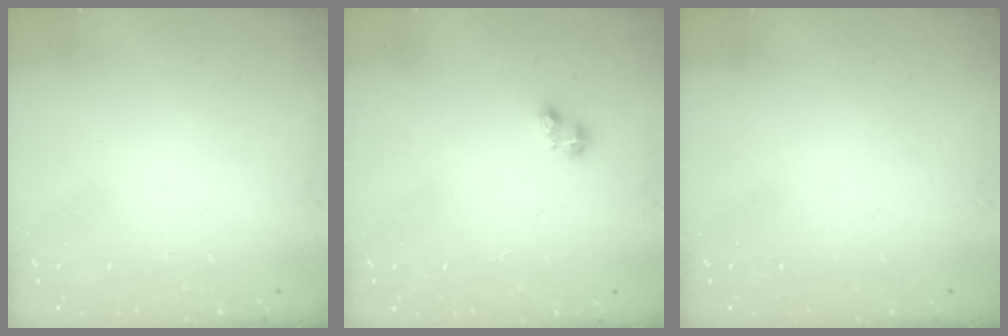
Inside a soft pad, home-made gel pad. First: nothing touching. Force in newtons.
{"total": 2.5, "press": 2.5, "slide": 0.4}
{"total": 0.0}